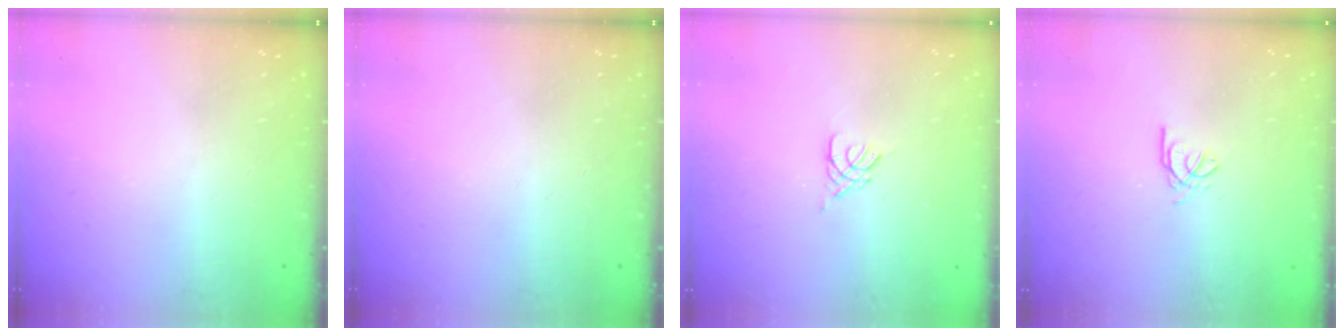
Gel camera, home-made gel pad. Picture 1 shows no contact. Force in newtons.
{"total": 0.0}
{"total": 2.7, "press": 2.7, "slide": 0.5}
{"total": 2.6, "press": 2.6, "slide": 0.3}